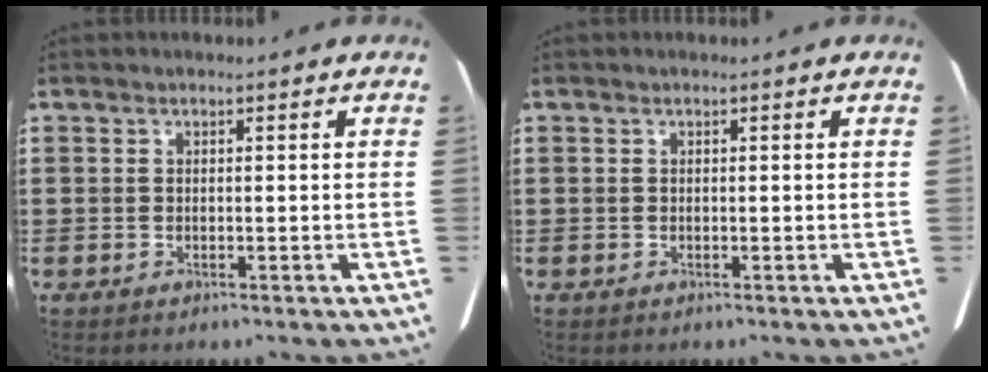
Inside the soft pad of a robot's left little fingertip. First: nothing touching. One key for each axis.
{"total": 0.0}